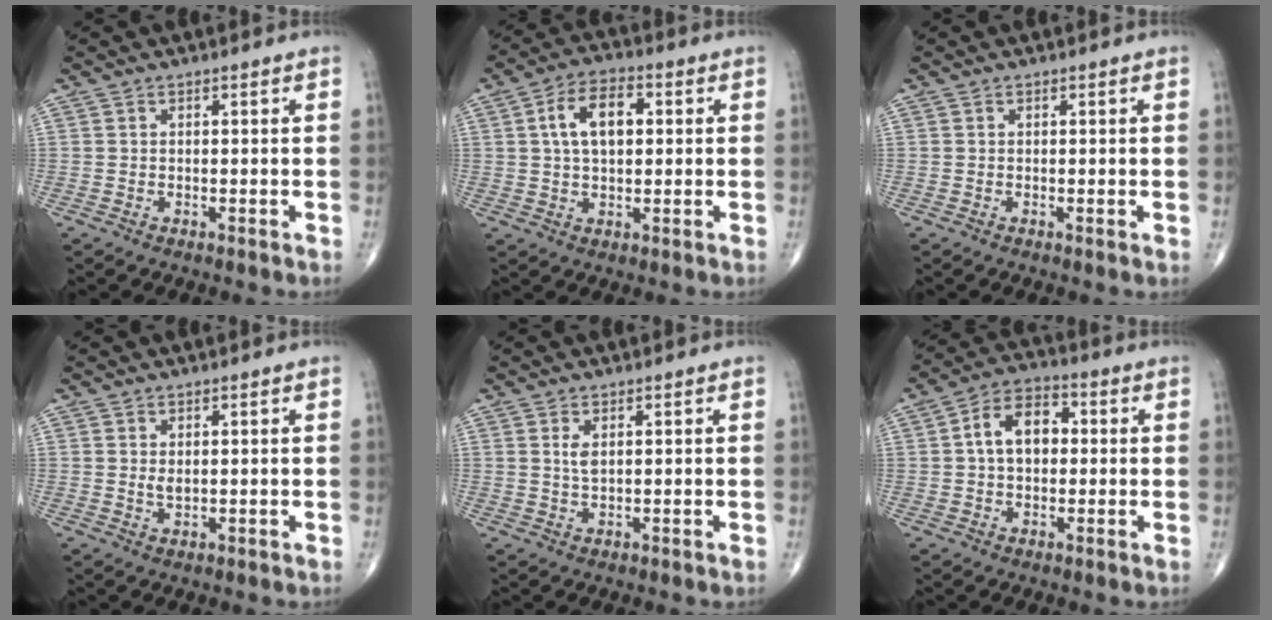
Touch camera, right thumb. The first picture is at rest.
{"total": 9.2, "force": [1.8, 5.2, 7.3], "torque": [-0.122, 0.015, 0.028]}
{"total": 0.5, "force": [0.0, 0.1, 0.5], "torque": [-0.015, -0.004, 0.001]}
{"total": 1.5, "force": [0.4, 0.9, 1.2], "torque": [-0.017, -0.005, 0.009]}
{"total": 1.9, "force": [0.7, 0.8, 1.6], "torque": [-0.033, -0.002, 0.019]}
{"total": 9.3, "force": [0.9, 6.2, 6.8], "torque": [-0.101, 0.025, 0.009]}